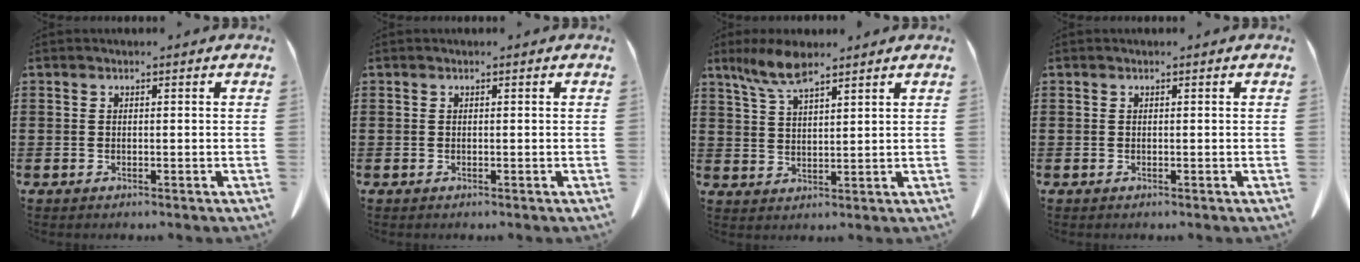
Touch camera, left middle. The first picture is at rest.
{"total": 0.0}
{"total": 6.3, "force": [4.5, 1.6, 4.1], "torque": [-0.092, -0.002, 0.082]}
{"total": 0.0}